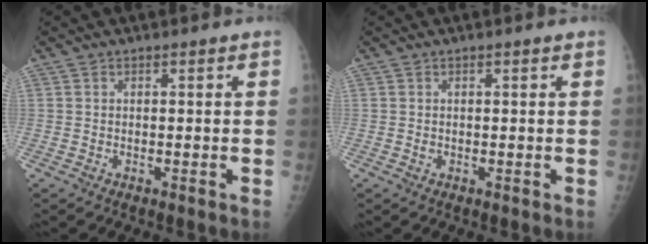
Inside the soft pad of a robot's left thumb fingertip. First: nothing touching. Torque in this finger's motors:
{"motor_torque": [0.11, 0.10, 0.15, 0.14, 0.00]}